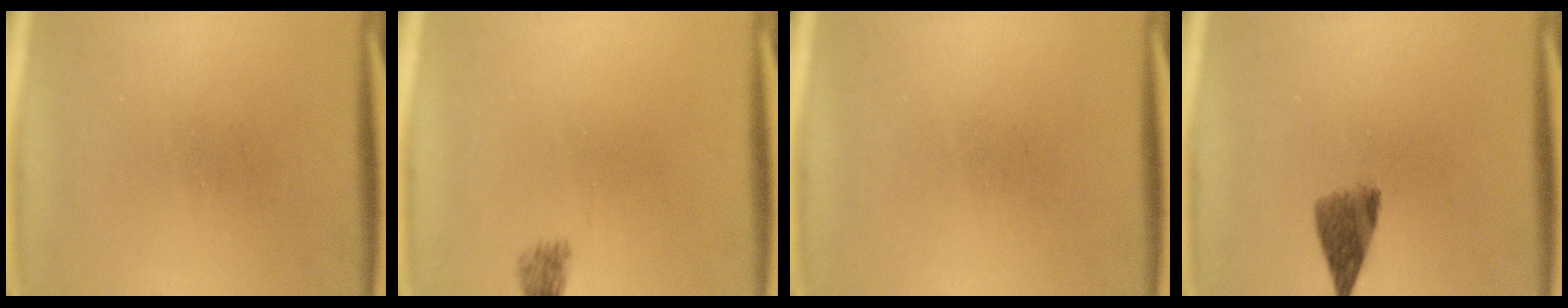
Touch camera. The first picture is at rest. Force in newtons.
{"total": 1.8}
{"total": 0.0}
{"total": 4.3}